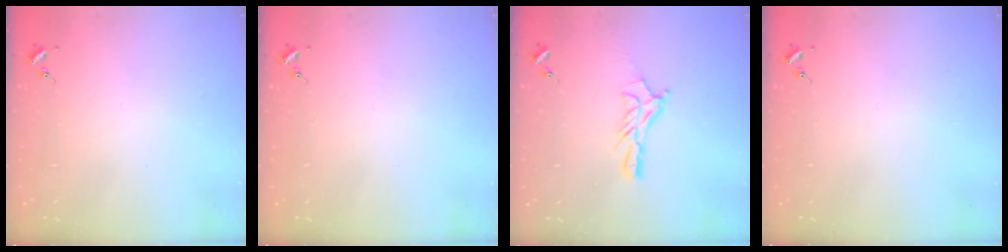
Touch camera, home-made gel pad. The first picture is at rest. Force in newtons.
{"total": 0.0}
{"total": 11.6, "press": 11.6, "slide": 0.8}
{"total": 0.0}